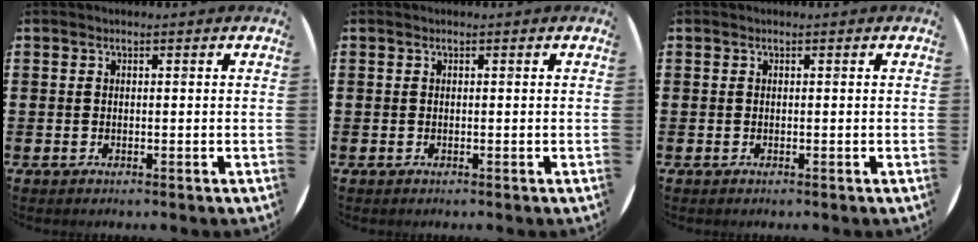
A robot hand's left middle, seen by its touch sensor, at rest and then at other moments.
{"total": 0.0}
{"total": 0.0}